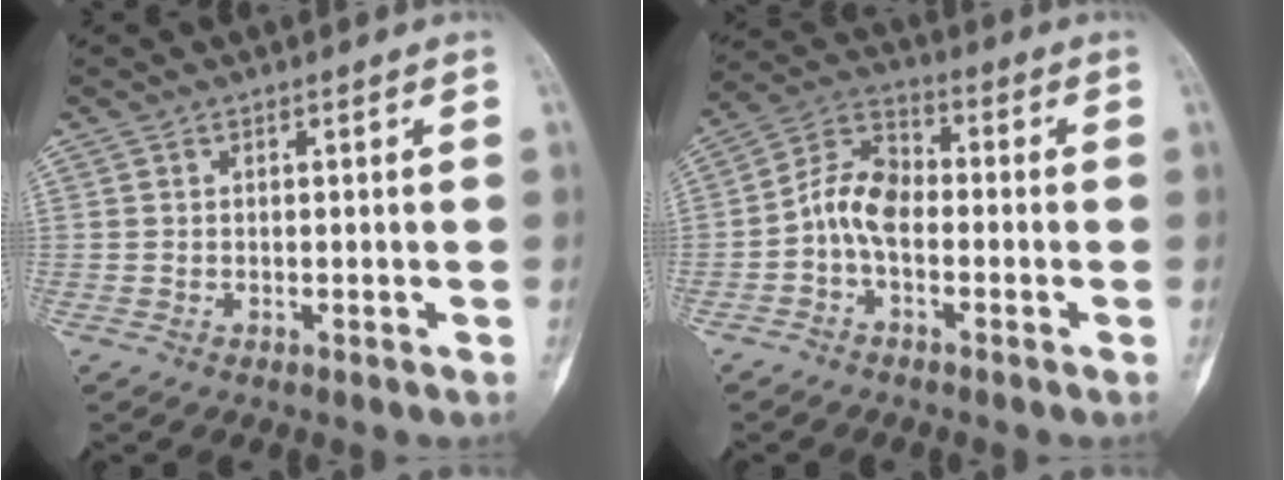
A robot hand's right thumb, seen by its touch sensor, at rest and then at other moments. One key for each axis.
{"total": 8.2, "fx": -1.7, "fy": 5.1, "fz": 6.2, "tx": -0.110, "ty": 0.034, "tz": -0.046}